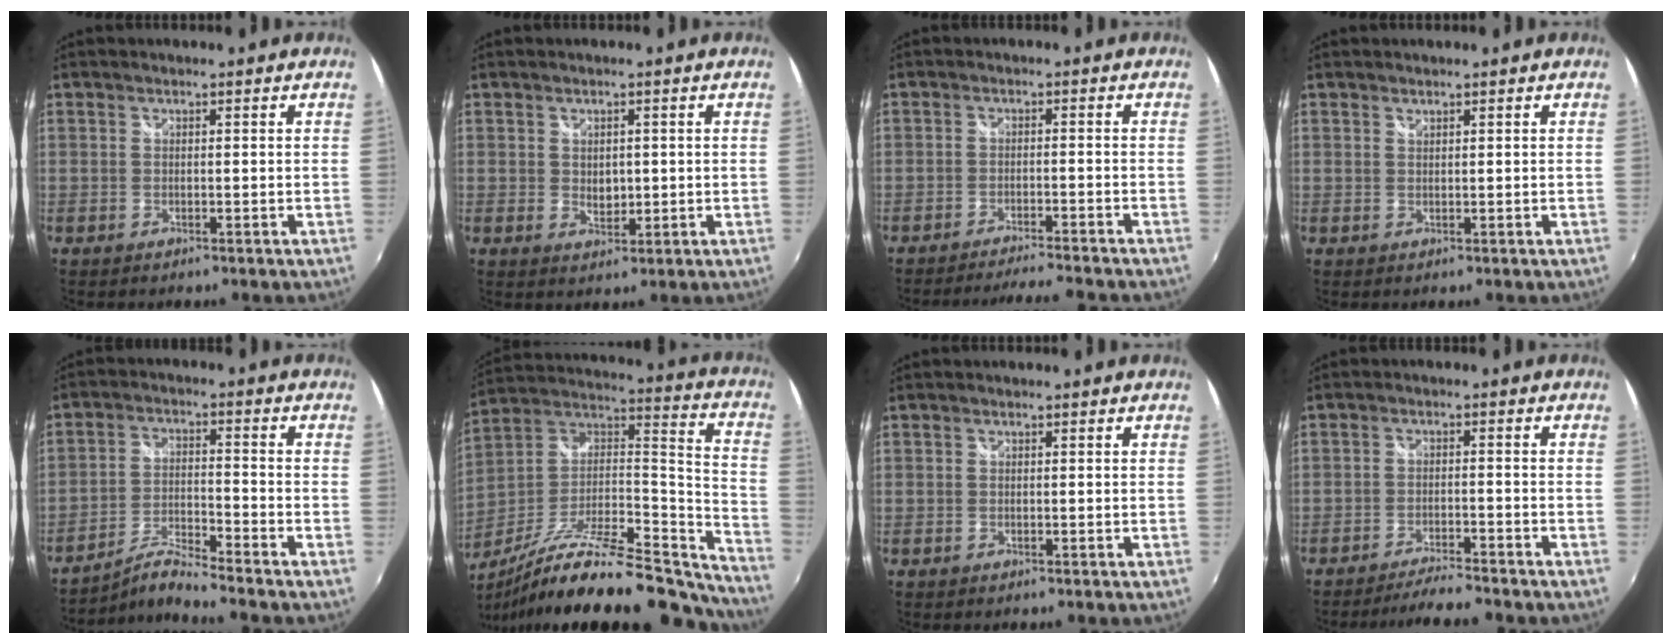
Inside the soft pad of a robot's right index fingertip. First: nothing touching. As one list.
[{"total": 3.0, "force": [0.3, 2.2, 2.0], "torque": [-0.028, -0.002, 0.007]}, {"total": 9.2, "force": [-8.5, -0.3, 3.5], "torque": [-0.074, -0.004, -0.126]}, {"total": 0.6, "force": [0.6, 0.1, 0.1], "torque": [-0.001, 0.001, 0.011]}, {"total": 6.8, "force": [-6.3, -2.0, 1.4], "torque": [-0.046, 0.013, -0.122]}, {"total": 29.2, "force": [-22.9, 8.2, 16.1], "torque": [-0.231, -0.010, -0.356]}, {"total": 0.0}, {"total": 6.9, "force": [-6.5, 0.0, 2.3], "torque": [-0.056, -0.001, -0.102]}]